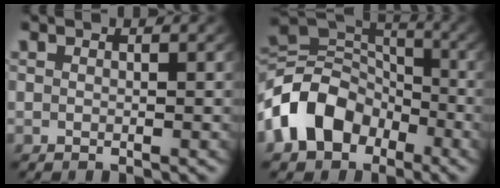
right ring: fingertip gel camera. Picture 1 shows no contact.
{"total": 10.7, "force": [-2.4, 8.9, 5.4], "torque": [-0.123, -0.027, -0.034]}